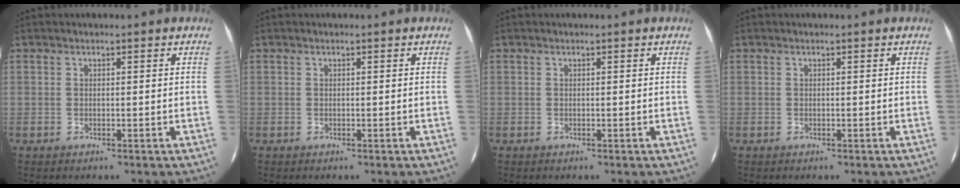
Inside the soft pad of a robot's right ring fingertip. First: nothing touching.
{"total": 0.0}
{"total": 0.0}
{"total": 0.0}